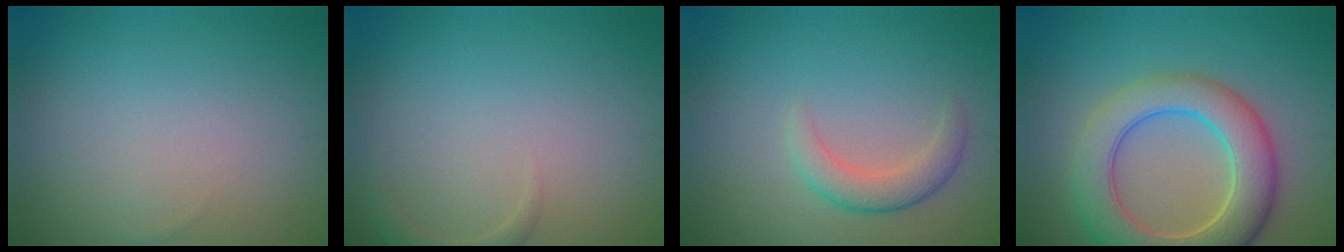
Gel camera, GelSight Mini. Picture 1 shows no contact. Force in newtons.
{"total": 1.5, "press": 1.5, "slide": 0.2}
{"total": 2.4, "press": 2.4, "slide": 0.2}
{"total": 8.0, "press": 7.9, "slide": 0.6}